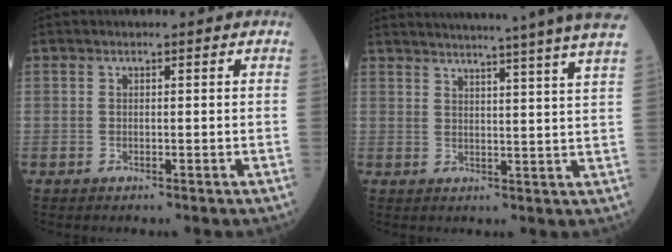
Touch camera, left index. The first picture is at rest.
{"total": 19.9, "force": [18.0, -2.6, 8.2], "torque": [-0.131, -0.054, 0.219]}